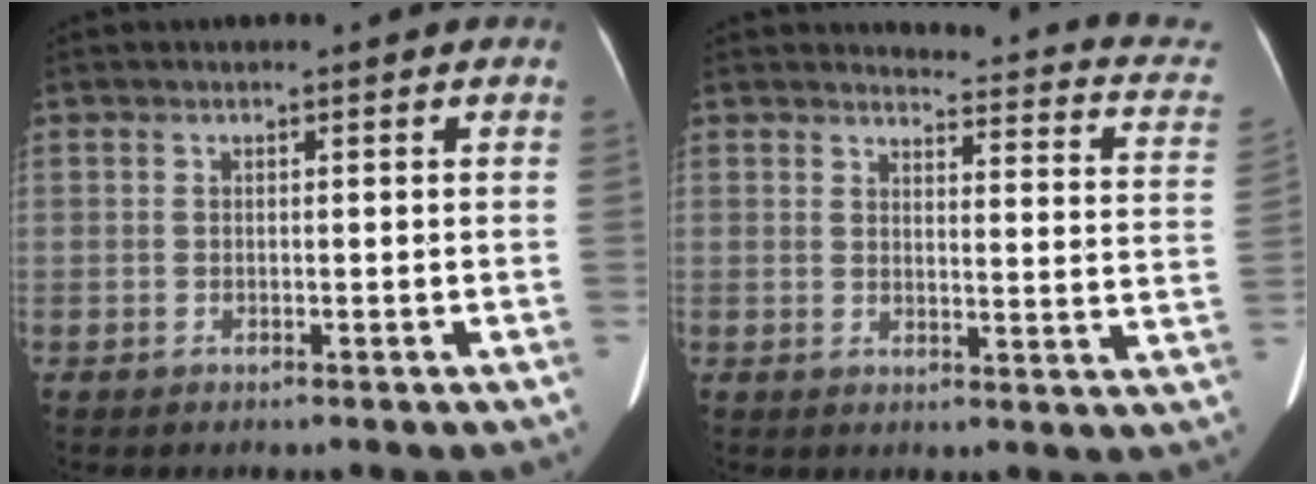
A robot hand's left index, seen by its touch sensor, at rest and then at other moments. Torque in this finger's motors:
{"motor_torque": [0.39, -0.93, -0.06, -0.01]}